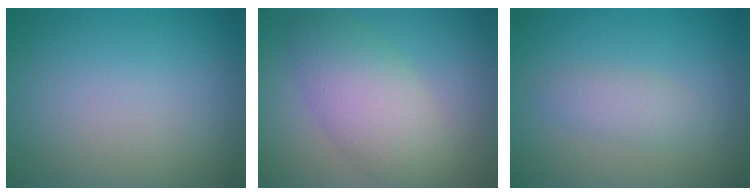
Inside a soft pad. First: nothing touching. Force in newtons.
{"total": 5.3, "press": 5.3, "slide": 0.3}
{"total": 1.8, "press": 1.8, "slide": 0.0}